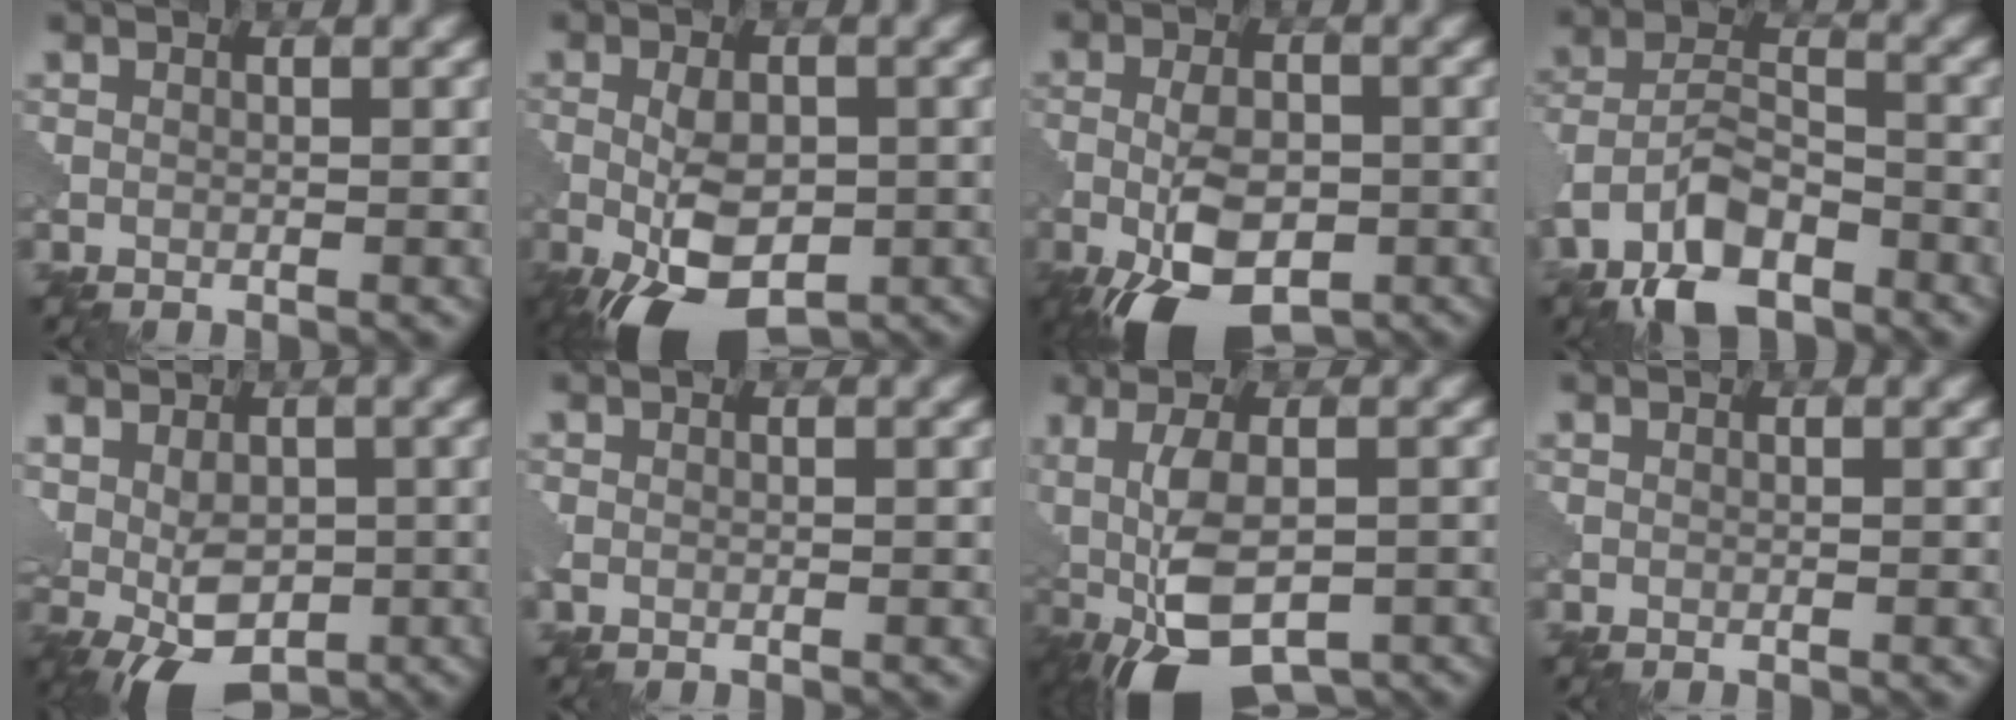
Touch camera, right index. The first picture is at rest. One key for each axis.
{"total": 8.0, "fx": -2.8, "fy": 4.0, "fz": 6.4, "tx": -0.122, "ty": -0.012, "tz": -0.048}
{"total": 8.8, "fx": -3.6, "fy": 4.3, "fz": 6.7, "tx": -0.128, "ty": -0.014, "tz": -0.066}
{"total": 8.2, "fx": -5.1, "fy": 4.0, "fz": 5.0, "tx": -0.096, "ty": 0.001, "tz": -0.104}
{"total": 6.9, "fx": -0.3, "fy": 4.9, "fz": 4.9, "tx": -0.085, "ty": 0.002, "tz": -0.008}
{"total": 0.9, "fx": -0.1, "fy": 0.7, "fz": 0.5, "tx": -0.017, "ty": -0.002, "tz": -0.005}
{"total": 10.4, "fx": -3.0, "fy": 4.6, "fz": 8.9, "tx": -0.165, "ty": -0.007, "tz": -0.046}
{"total": 0.0}